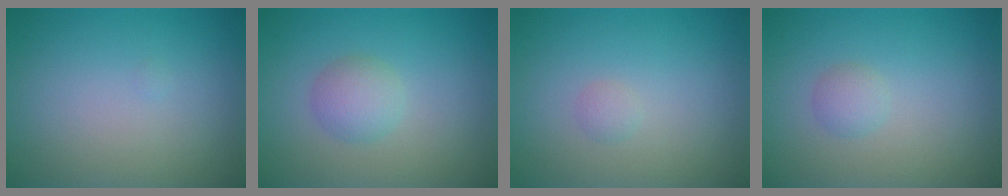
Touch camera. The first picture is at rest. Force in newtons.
{"total": 2.3, "press": 2.3, "slide": 0.1}
{"total": 0.7, "press": 0.7, "slide": 0.1}
{"total": 1.2, "press": 1.2, "slide": 0.0}